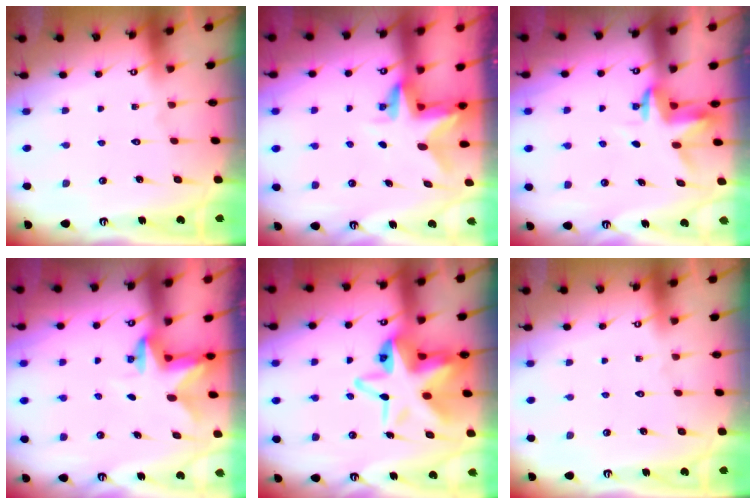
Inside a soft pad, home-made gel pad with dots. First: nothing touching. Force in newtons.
{"total": 3.5, "press": 3.5, "slide": 0.2}
{"total": 3.6, "press": 3.6, "slide": 0.2}
{"total": 2.7, "press": 2.7, "slide": 0.5}
{"total": 15.6, "press": 15.4, "slide": 2.7}
{"total": 0.0}